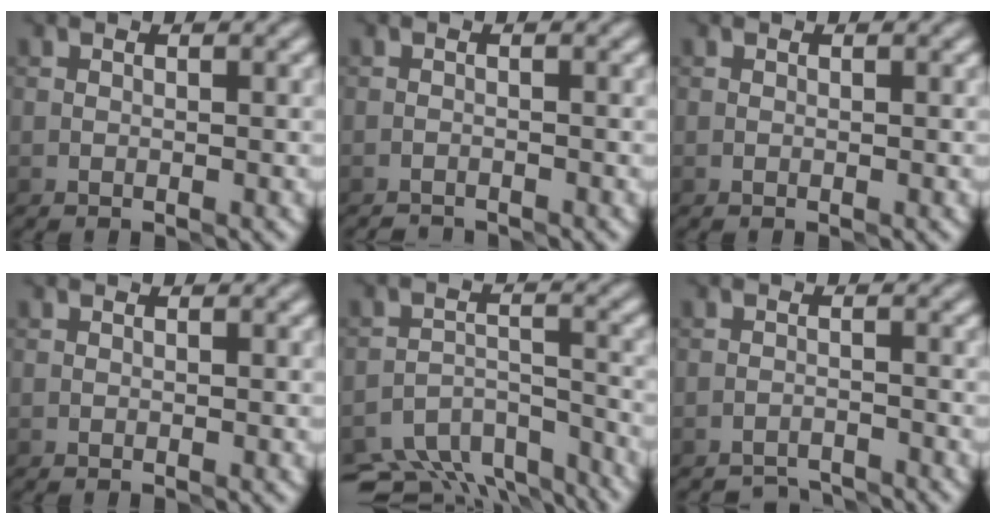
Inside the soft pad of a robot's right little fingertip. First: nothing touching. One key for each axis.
{"total": 1.7, "fx": -1.7, "fy": 0.1, "fz": 0.0, "tx": 0.001, "ty": -0.006, "tz": -0.037}
{"total": 0.0}
{"total": 0.0}
{"total": 10.3, "fx": -7.9, "fy": 4.9, "fz": 4.4, "tx": -0.070, "ty": 0.002, "tz": -0.108}
{"total": 3.2, "fx": -3.2, "fy": 0.4, "fz": 0.3, "tx": -0.002, "ty": -0.004, "tz": -0.060}